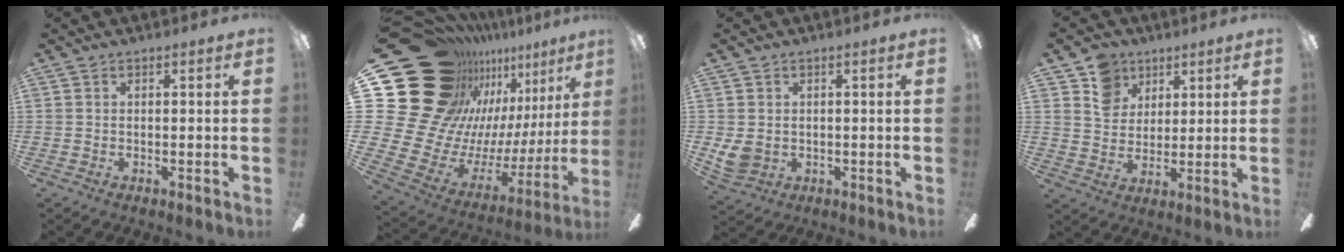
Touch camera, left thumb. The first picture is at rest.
{"total": 28.2, "force": [16.0, 18.4, 14.1], "torque": [-0.260, -0.149, 0.349]}
{"total": 4.8, "force": [0.4, 4.3, 2.2], "torque": [-0.048, -0.001, 0.009]}
{"total": 9.1, "force": [5.6, 7.0, 1.8], "torque": [-0.039, -0.019, 0.107]}